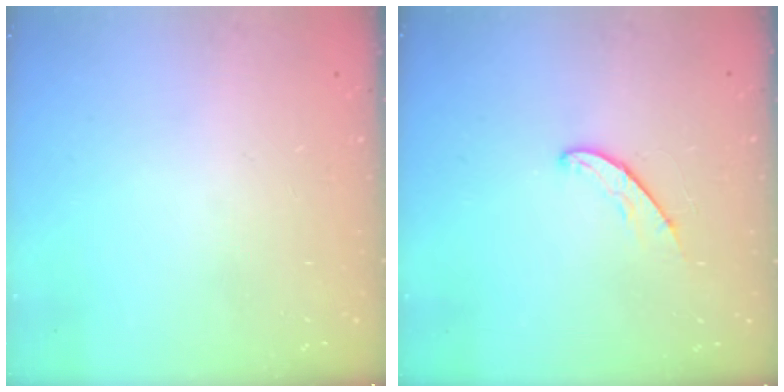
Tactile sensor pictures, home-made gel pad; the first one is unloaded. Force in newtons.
{"total": 6.1, "press": 6.1, "slide": 0.4}